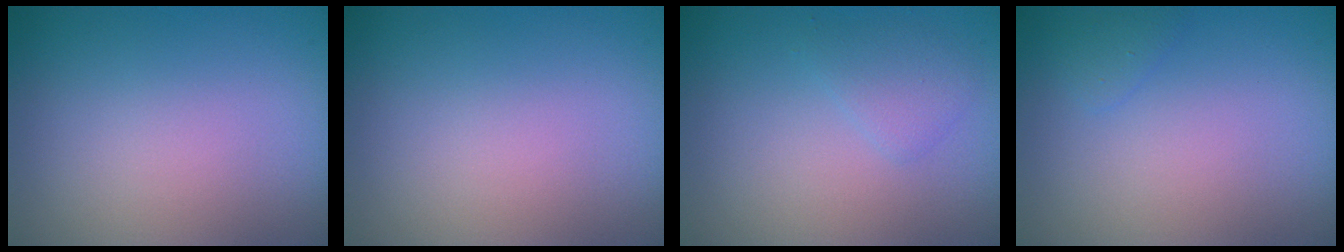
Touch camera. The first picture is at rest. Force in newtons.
{"total": 0.0}
{"total": 1.6, "press": 1.6, "slide": 0.0}
{"total": 0.9, "press": 0.9, "slide": 0.0}